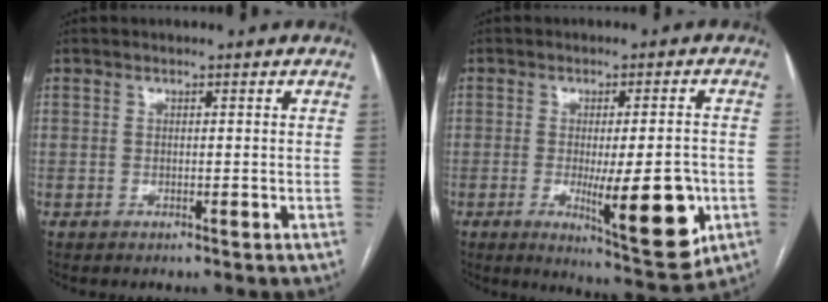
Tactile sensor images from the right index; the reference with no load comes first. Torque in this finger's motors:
{"motor_torque": [1.53, 0.04, 0.63, 0.14]}